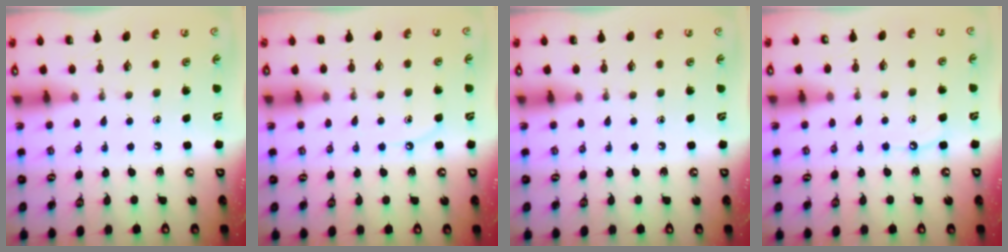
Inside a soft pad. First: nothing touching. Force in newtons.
{"total": 5.6, "press": 5.6, "slide": 0.7}
{"total": 0.0}
{"total": 6.2, "press": 6.2, "slide": 0.7}